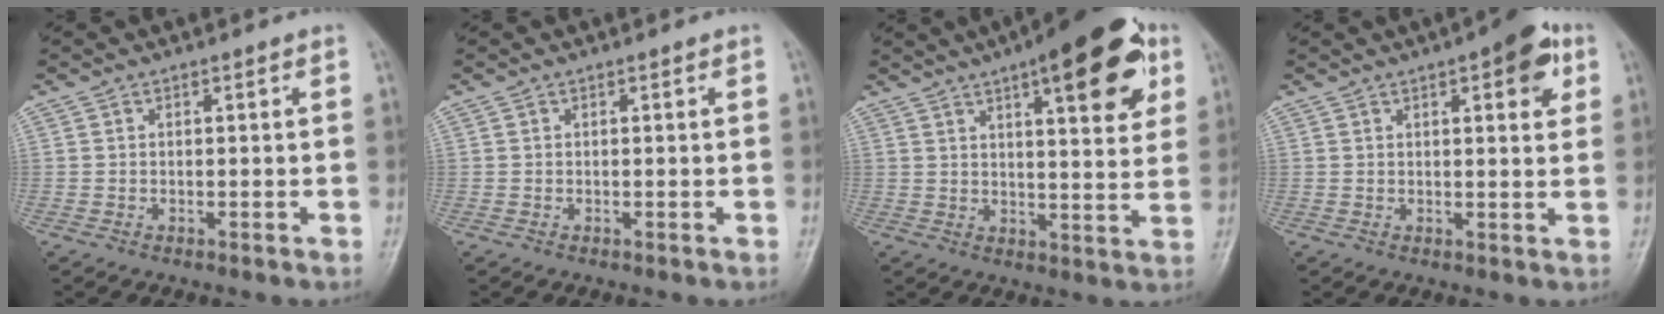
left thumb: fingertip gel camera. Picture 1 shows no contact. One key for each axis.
{"total": 0.0}
{"total": 17.9, "fx": 8.5, "fy": 5.7, "fz": 14.7, "tx": -0.171, "ty": -0.019, "tz": 0.113}
{"total": 7.9, "fx": 3.5, "fy": 2.8, "fz": 6.5, "tx": -0.062, "ty": -0.006, "tz": 0.039}